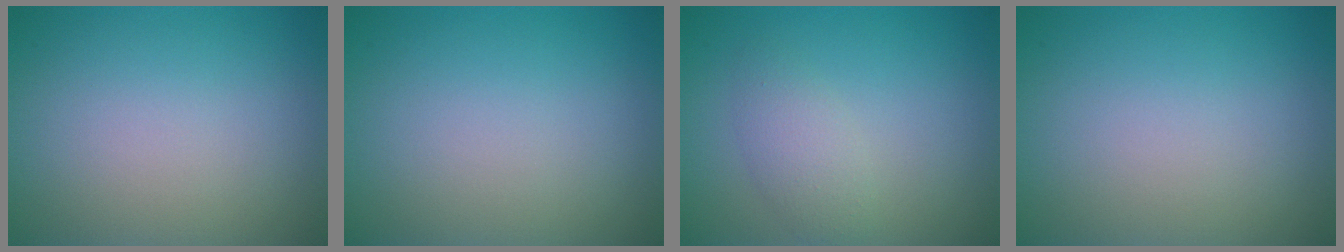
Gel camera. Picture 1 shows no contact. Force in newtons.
{"total": 0.0}
{"total": 2.2, "press": 2.2, "slide": 0.1}
{"total": 0.0}